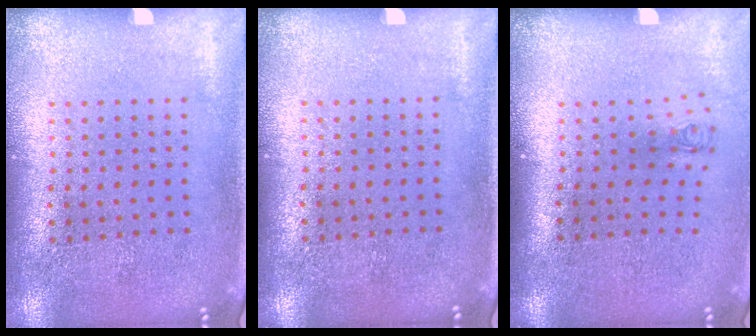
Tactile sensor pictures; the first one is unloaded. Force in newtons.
{"total": 0.0}
{"total": 0.7, "press": 0.3, "slide": 0.6}